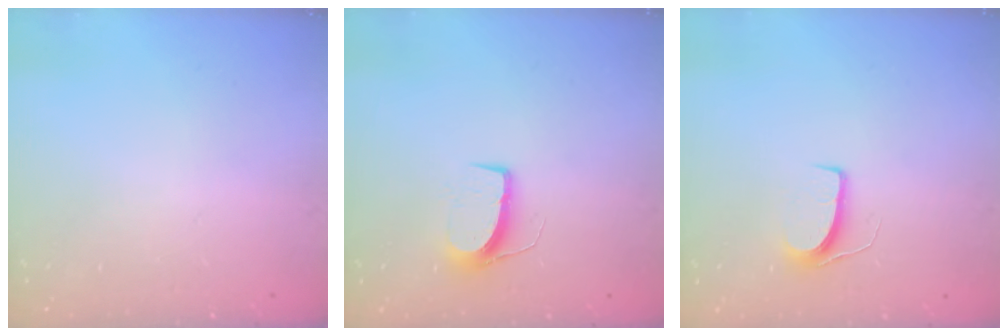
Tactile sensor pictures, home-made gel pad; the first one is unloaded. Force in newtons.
{"total": 7.8, "press": 7.8, "slide": 0.5}
{"total": 6.6, "press": 6.6, "slide": 0.5}